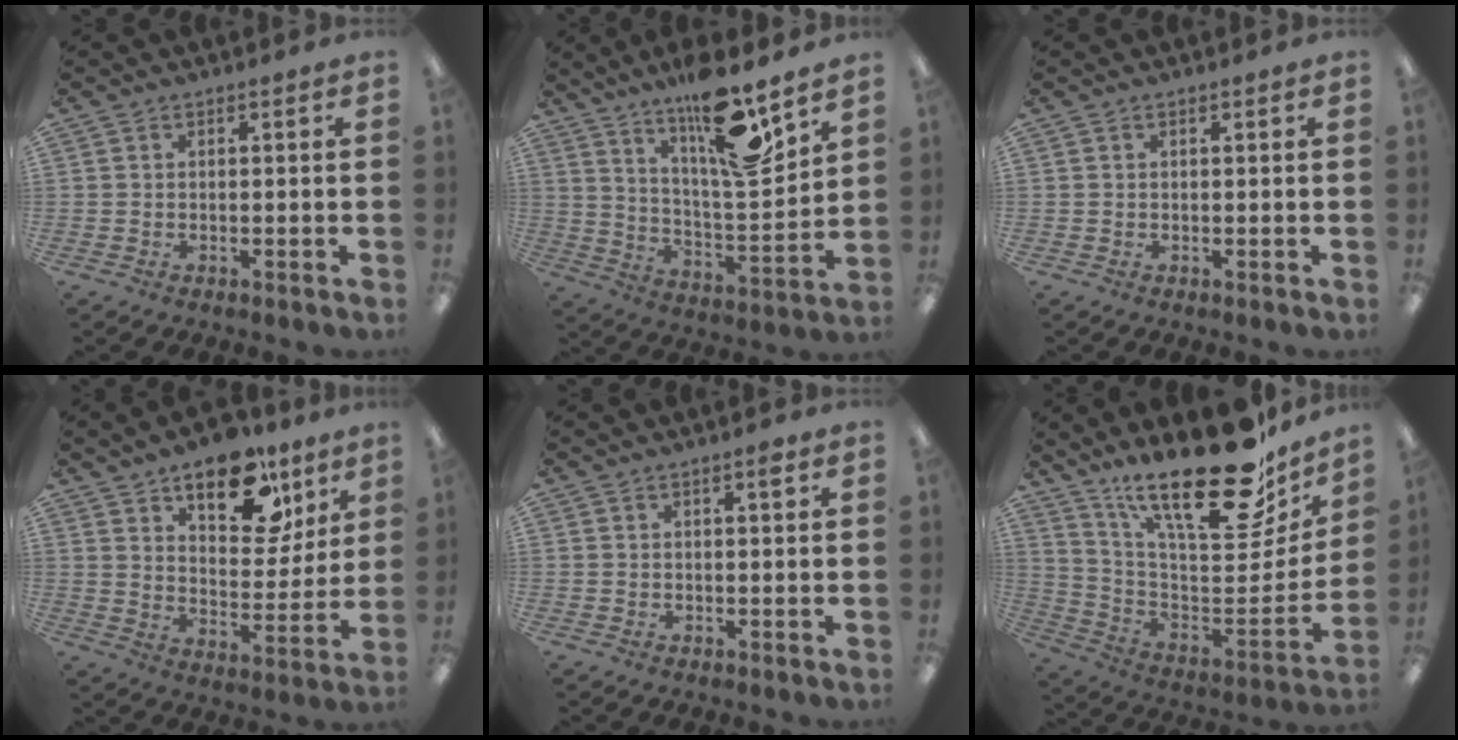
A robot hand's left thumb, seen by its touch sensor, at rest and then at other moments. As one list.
[{"total": 16.8, "force": [12.6, 3.0, 10.7], "torque": [-0.184, -0.080, 0.205]}, {"total": 0.0}, {"total": 17.7, "force": [11.9, 8.8, 9.8], "torque": [-0.128, -0.064, 0.199]}, {"total": 1.8, "force": [1.0, 0.4, 1.4], "torque": [-0.022, -0.001, 0.015]}, {"total": 27.0, "force": [19.5, 8.7, 16.5], "torque": [-0.232, -0.144, 0.324]}]